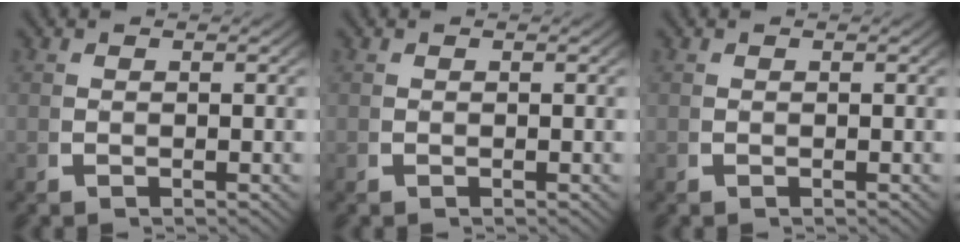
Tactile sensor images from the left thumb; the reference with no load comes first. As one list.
[{"total": 0.0}, {"total": 0.0}]